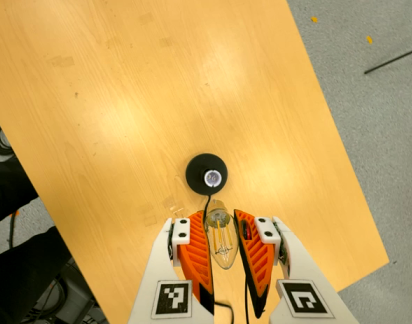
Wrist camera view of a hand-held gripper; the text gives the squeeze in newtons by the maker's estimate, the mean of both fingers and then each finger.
{"total": 18.2, "left": 19.6, "right": 16.7}